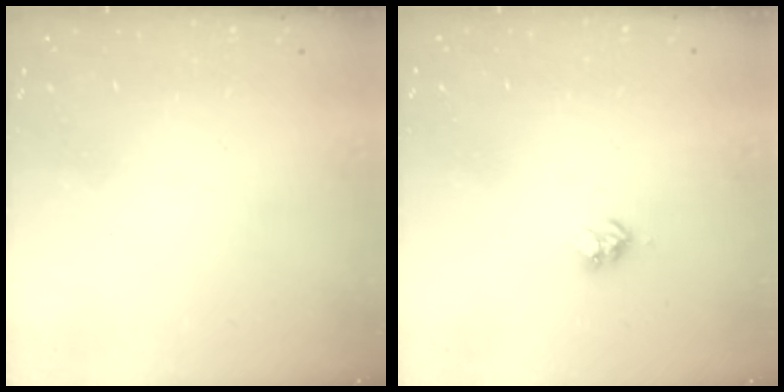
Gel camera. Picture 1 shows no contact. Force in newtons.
{"total": 3.0, "press": 3.0, "slide": 0.4}